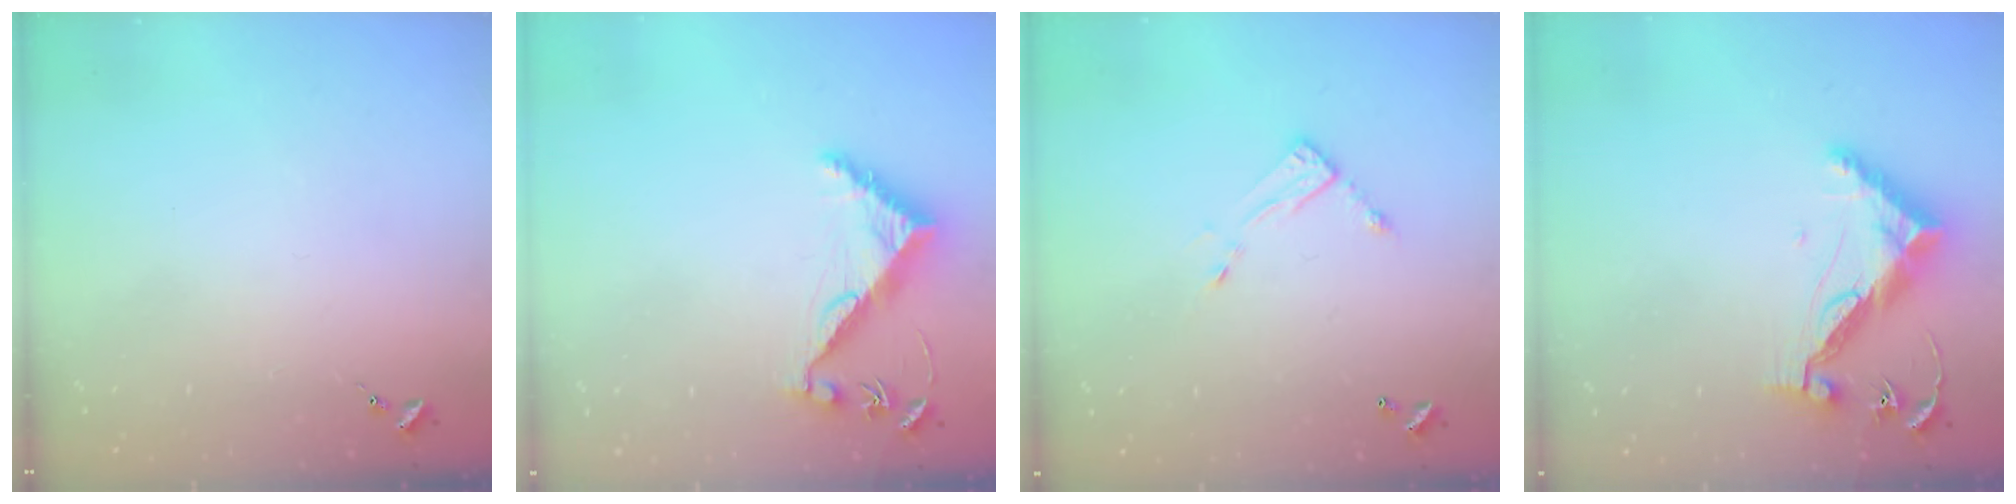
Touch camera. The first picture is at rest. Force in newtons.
{"total": 8.0, "press": 8.0, "slide": 0.5}
{"total": 7.3, "press": 7.3, "slide": 0.3}
{"total": 12.7, "press": 12.7, "slide": 0.5}